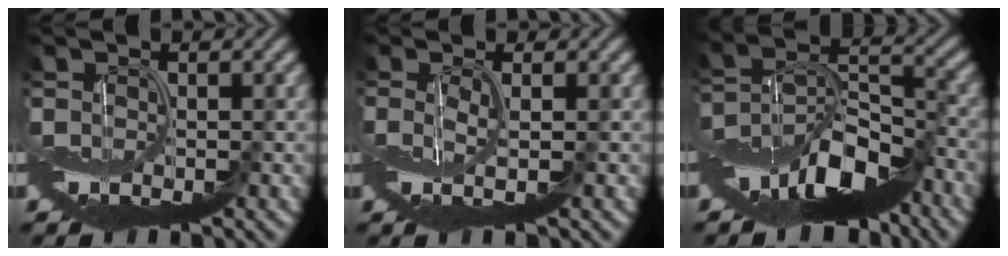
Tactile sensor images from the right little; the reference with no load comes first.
{"total": 1.6, "force": [-0.1, -0.3, 1.5], "torque": [-0.035, -0.002, -0.002]}
{"total": 11.1, "force": [-7.5, 4.5, 6.9], "torque": [-0.111, 0.009, -0.141]}